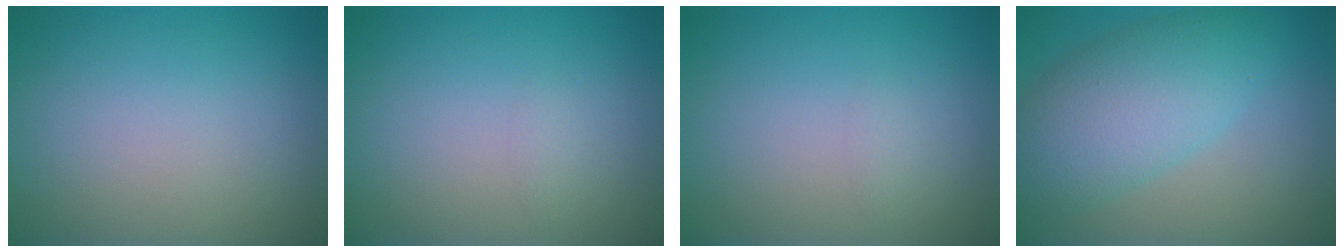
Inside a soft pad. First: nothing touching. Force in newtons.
{"total": 0.6, "press": 0.6, "slide": 0.0}
{"total": 0.6, "press": 0.6, "slide": 0.0}
{"total": 7.0, "press": 7.0, "slide": 0.2}